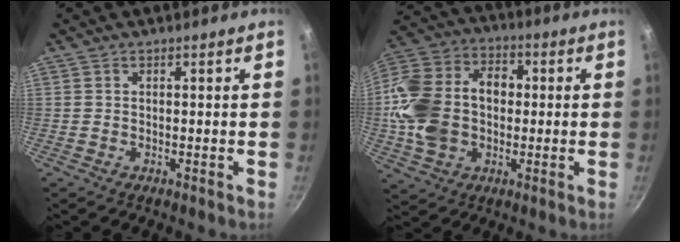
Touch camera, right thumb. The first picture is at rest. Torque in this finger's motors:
{"motor_torque": [1.99, 1.96, 1.17, -0.72, 0.19]}